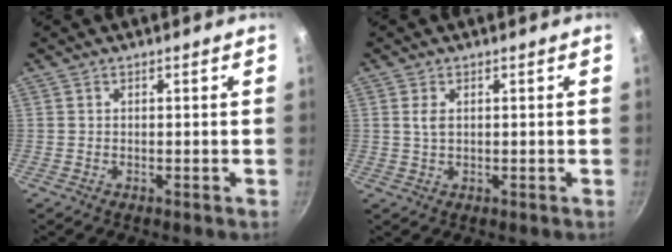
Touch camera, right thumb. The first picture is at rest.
{"total": 2.2, "force": [0.6, 1.2, 1.7], "torque": [-0.033, -0.003, 0.012]}